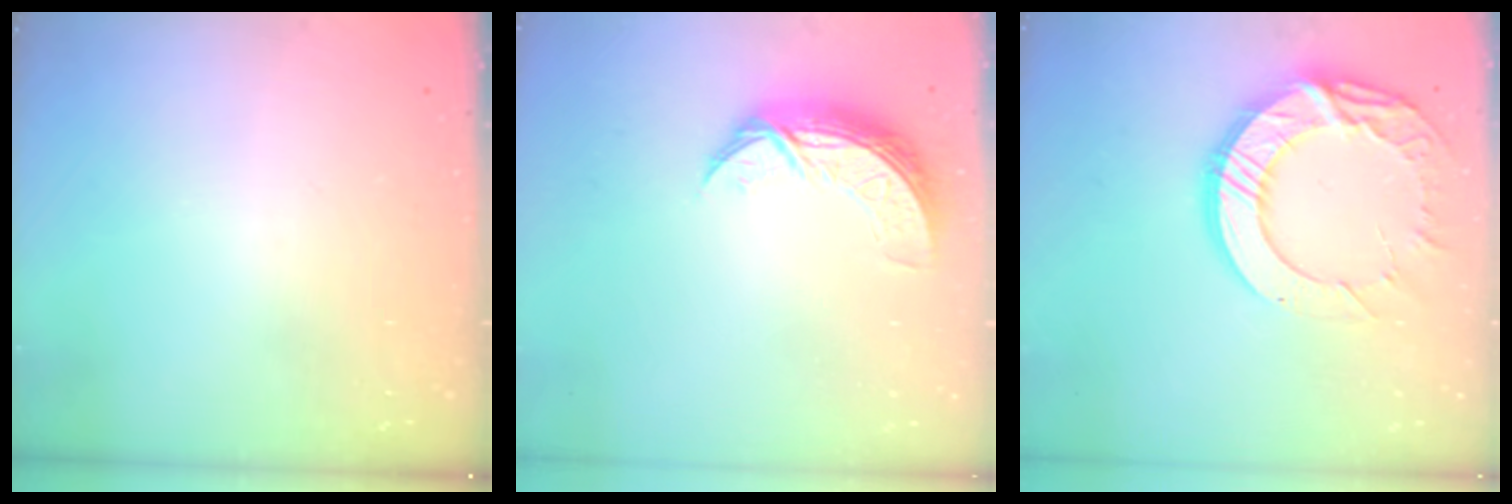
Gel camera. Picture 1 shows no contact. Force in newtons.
{"total": 8.2, "press": 8.2, "slide": 0.3}
{"total": 17.6, "press": 17.5, "slide": 1.5}